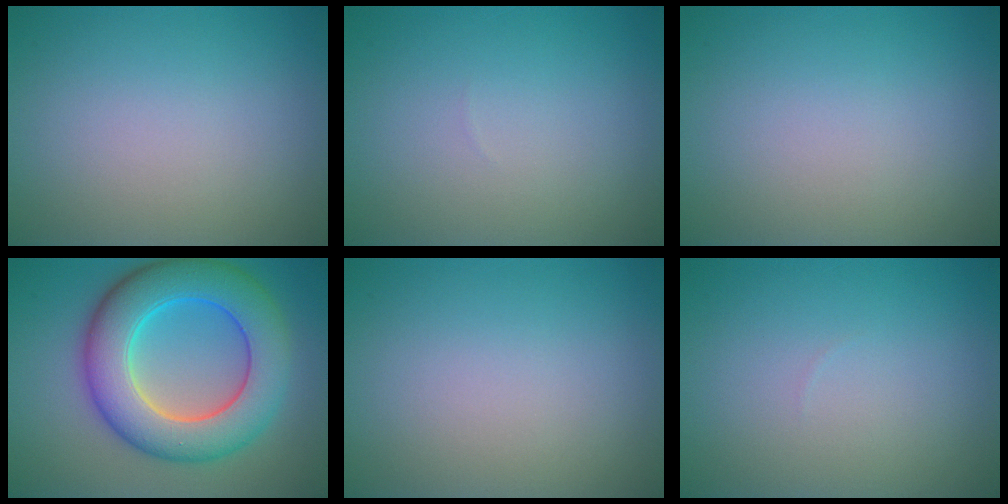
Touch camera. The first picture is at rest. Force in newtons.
{"total": 0.0}
{"total": 0.0}
{"total": 10.2, "press": 10.2, "slide": 0.2}
{"total": 0.0}
{"total": 0.0}